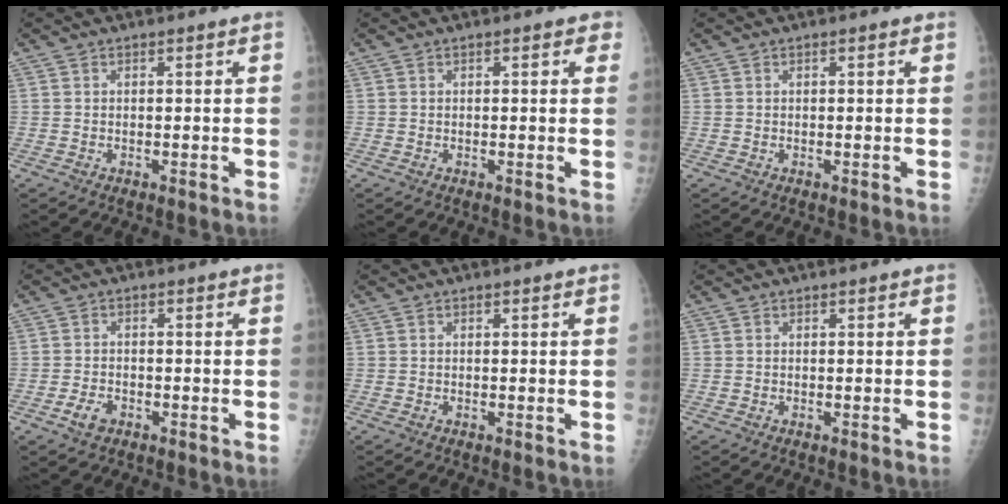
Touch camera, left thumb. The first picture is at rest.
{"total": 1.9, "force": [0.8, 1.0, 1.4], "torque": [-0.004, 0.002, 0.006]}
{"total": 0.6, "force": [0.3, 0.2, 0.5], "torque": [-0.009, 0.001, 0.002]}
{"total": 3.0, "force": [-1.6, 2.0, 1.7], "torque": [-0.031, 0.006, -0.027]}
{"total": 0.0}
{"total": 0.0}